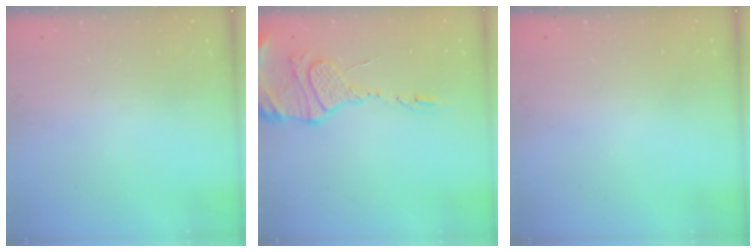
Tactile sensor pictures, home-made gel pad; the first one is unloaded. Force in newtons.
{"total": 13.6, "press": 13.5, "slide": 1.1}
{"total": 0.0}